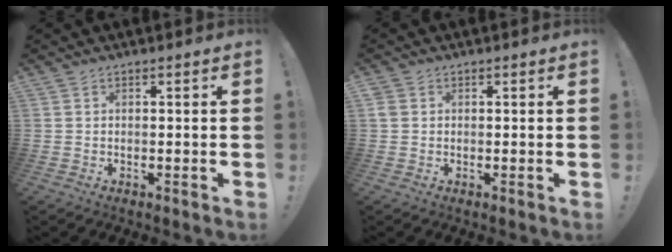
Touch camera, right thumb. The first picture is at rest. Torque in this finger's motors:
{"motor_torque": [-0.02, 0.20, 0.05, -0.17, 0.00]}